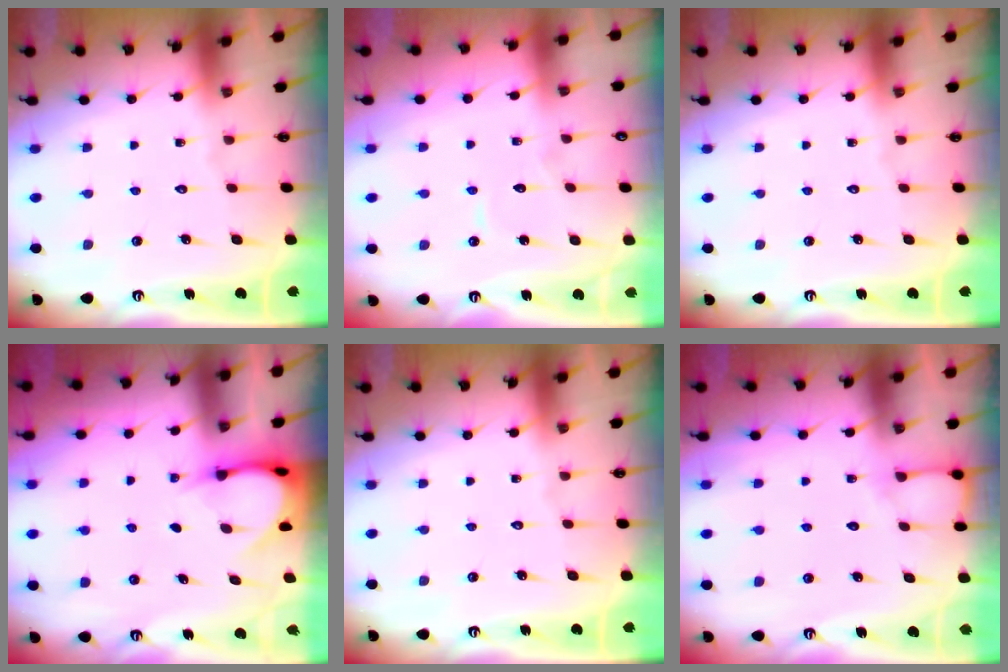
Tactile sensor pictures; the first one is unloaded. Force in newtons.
{"total": 4.3, "press": 4.3, "slide": 0.4}
{"total": 0.0}
{"total": 4.3, "press": 4.3, "slide": 0.3}
{"total": 0.0}
{"total": 3.5, "press": 3.4, "slide": 0.4}